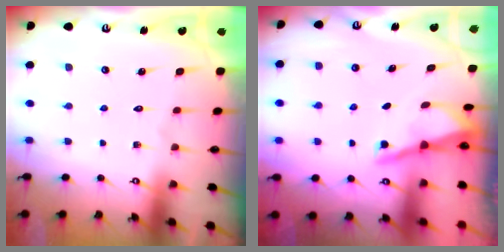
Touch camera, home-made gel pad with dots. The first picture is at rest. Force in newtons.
{"total": 2.9, "press": 2.8, "slide": 0.3}